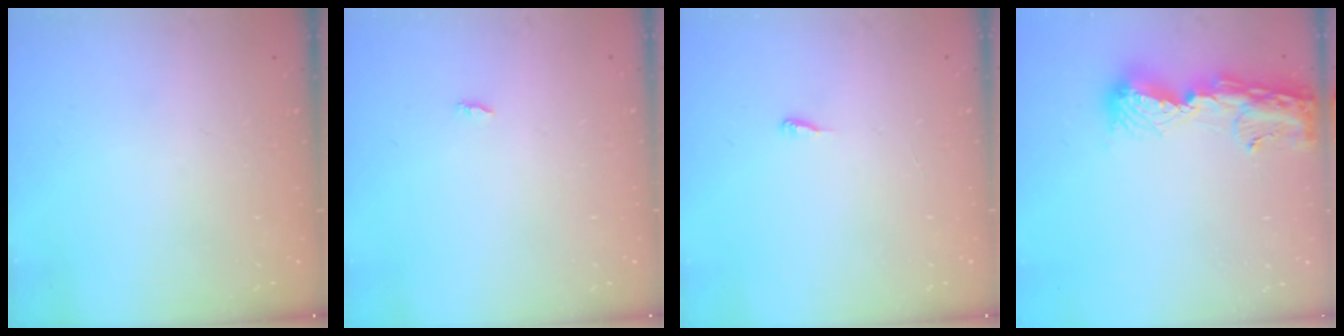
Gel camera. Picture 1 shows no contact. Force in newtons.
{"total": 1.8, "press": 1.8, "slide": 0.2}
{"total": 4.1, "press": 4.0, "slide": 0.5}
{"total": 12.9, "press": 12.9, "slide": 1.3}